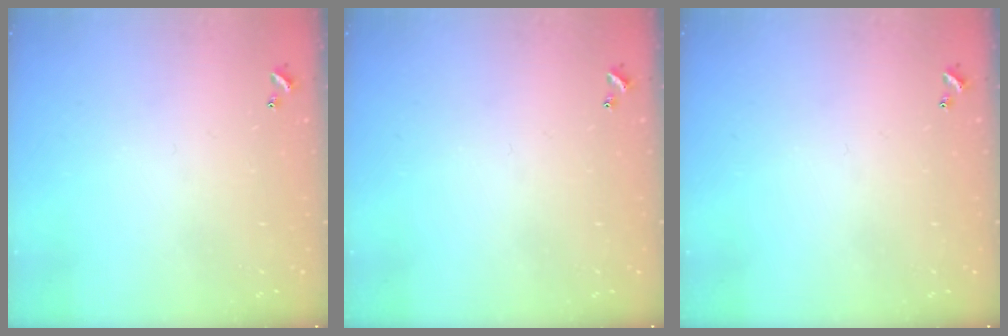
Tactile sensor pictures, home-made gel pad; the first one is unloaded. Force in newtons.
{"total": 0.0}
{"total": 0.0}